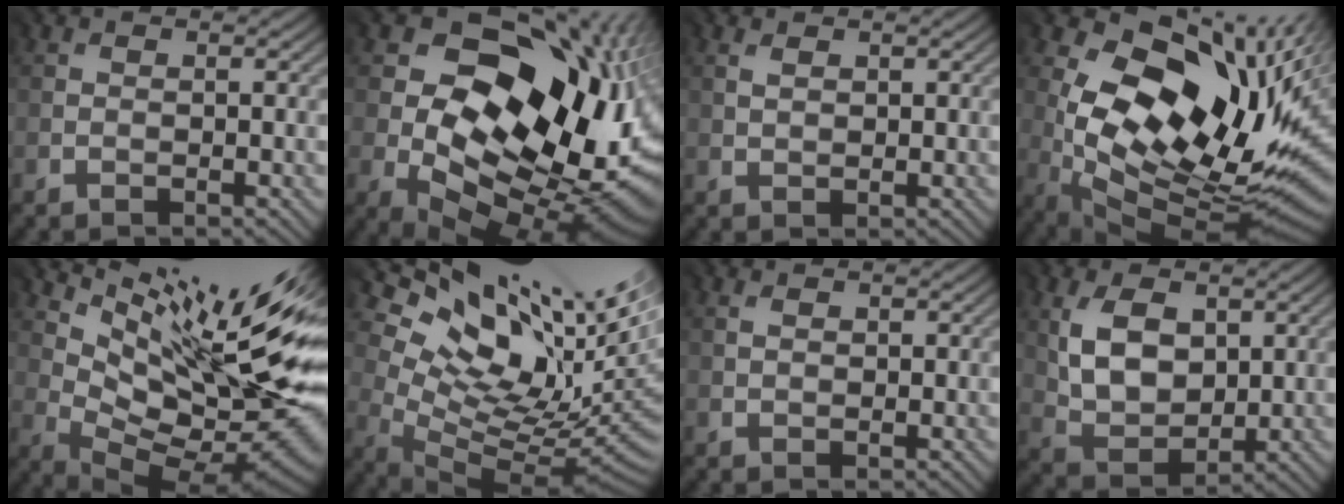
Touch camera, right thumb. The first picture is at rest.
{"total": 19.5, "force": [0.9, 13.2, 14.3], "torque": [-0.210, -0.022, 0.044]}
{"total": 1.5, "force": [0.9, 1.1, 0.6], "torque": [-0.022, 0.000, 0.022]}
{"total": 17.7, "force": [2.5, 9.6, 14.6], "torque": [-0.239, -0.010, 0.056]}
{"total": 15.9, "force": [7.5, 4.9, 13.2], "torque": [-0.208, 0.000, 0.142]}
{"total": 15.3, "force": [7.6, 6.6, 11.5], "torque": [-0.204, 0.003, 0.155]}
{"total": 1.2, "force": [0.6, 0.9, 0.5], "torque": [-0.015, 0.001, 0.015]}
{"total": 8.4, "force": [2.6, 5.5, 5.8], "torque": [-0.134, -0.001, 0.056]}